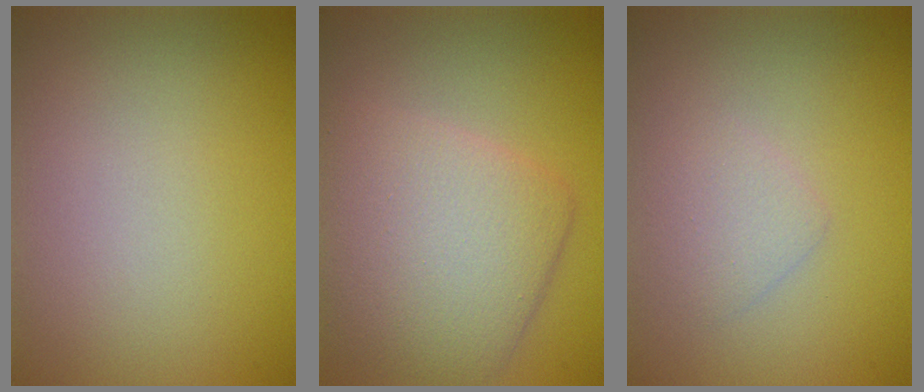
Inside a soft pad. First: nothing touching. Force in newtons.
{"total": 6.8, "press": 6.8, "slide": 0.3}
{"total": 1.6, "press": 1.6, "slide": 0.1}